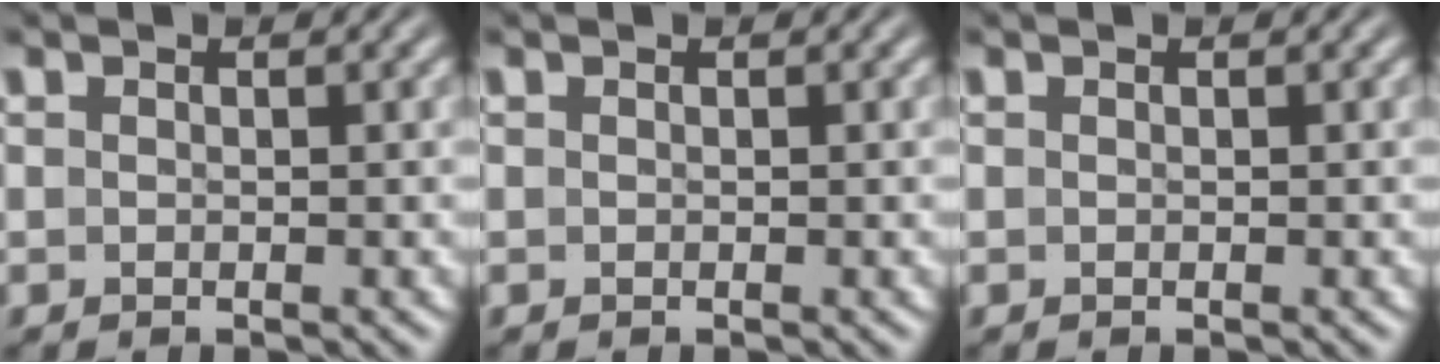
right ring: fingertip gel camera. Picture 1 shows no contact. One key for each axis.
{"total": 0.0}
{"total": 0.0}